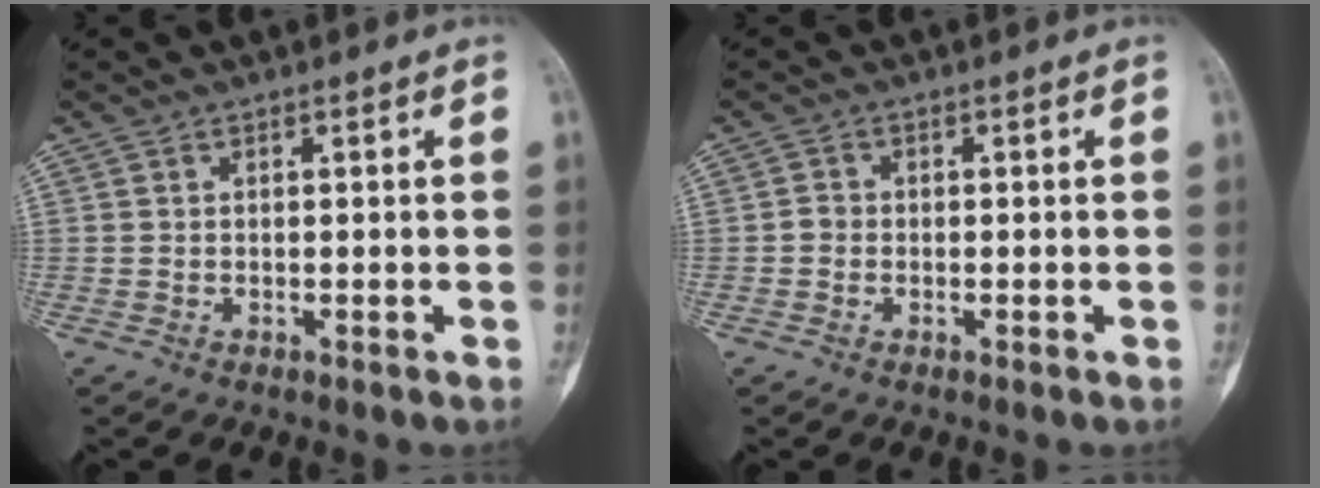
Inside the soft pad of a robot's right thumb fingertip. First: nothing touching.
{"total": 1.5, "force": [-0.4, 1.3, 0.6], "torque": [-0.004, 0.006, -0.012]}